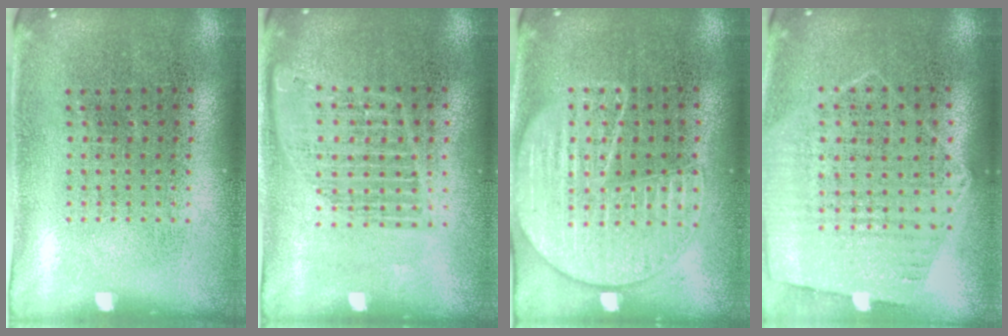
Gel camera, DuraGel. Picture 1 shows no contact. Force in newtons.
{"total": 1.3, "press": 1.2, "slide": 0.5}
{"total": 1.6, "press": 1.6, "slide": 0.1}
{"total": 1.2, "press": 1.1, "slide": 0.4}